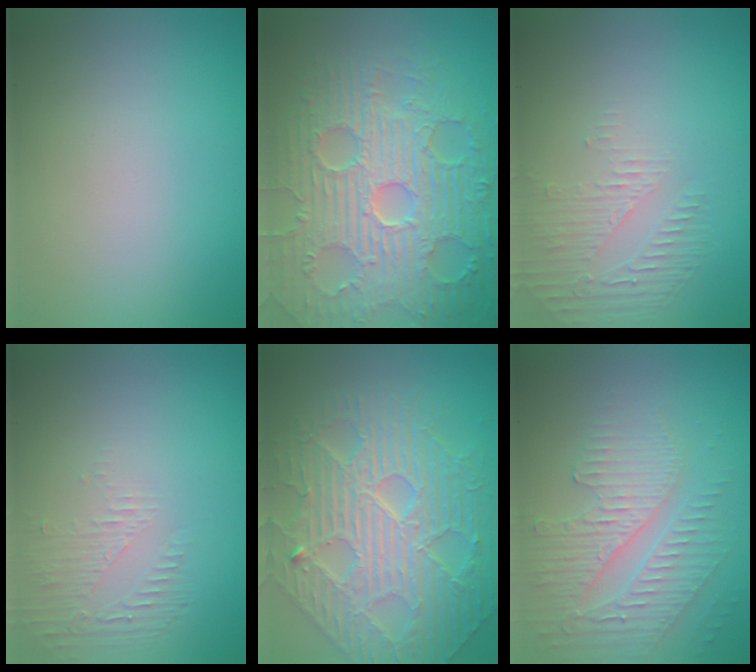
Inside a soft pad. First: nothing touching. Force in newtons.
{"total": 9.2, "press": 6.8, "slide": 6.2}
{"total": 1.7, "press": 0.8, "slide": 1.5}
{"total": 1.6, "press": 0.4, "slide": 1.6}
{"total": 6.8, "press": 5.8, "slide": 3.5}
{"total": 3.9, "press": 3.5, "slide": 1.7}